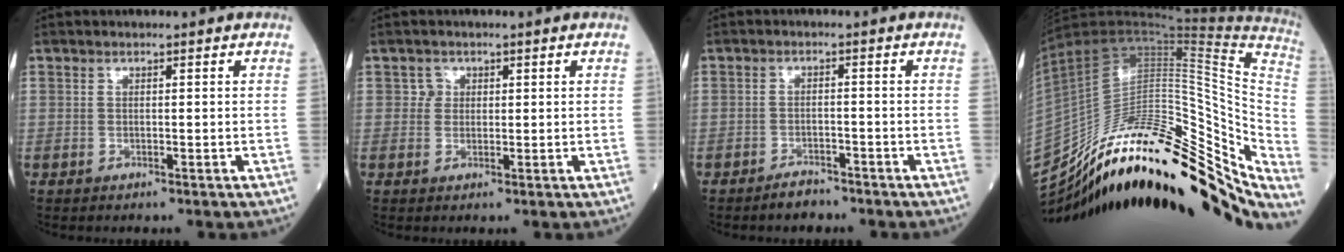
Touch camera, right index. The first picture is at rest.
{"total": 1.5, "force": [0.5, 1.4, 0.2], "torque": [0.008, 0.000, 0.002]}
{"total": 2.6, "force": [-2.4, 0.9, 0.7], "torque": [-0.017, 0.001, -0.038]}
{"total": 34.5, "force": [-21.4, 11.7, 24.4], "torque": [-0.367, 0.013, -0.323]}